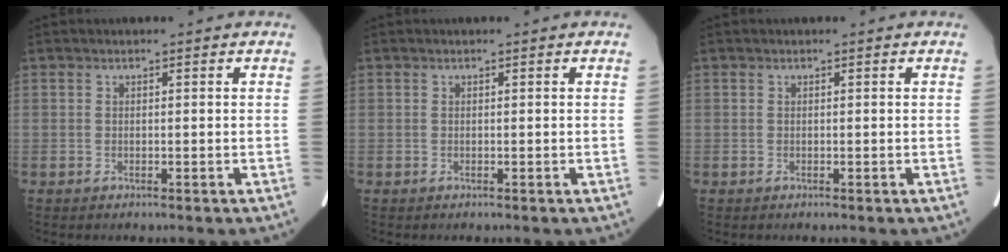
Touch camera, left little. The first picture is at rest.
{"total": 0.0}
{"total": 0.0}